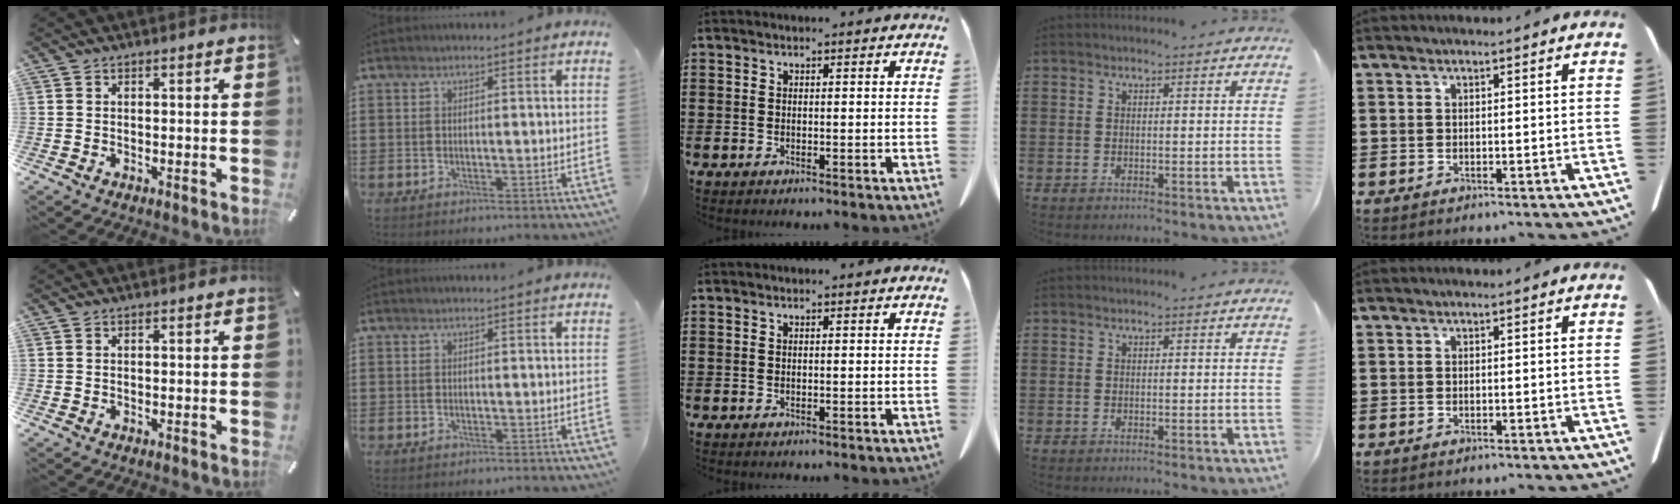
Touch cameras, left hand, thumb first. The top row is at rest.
{}